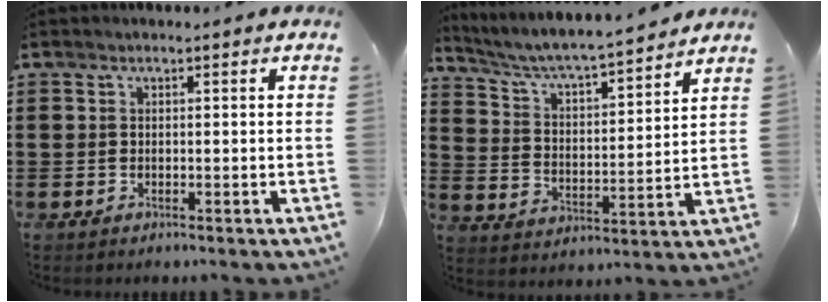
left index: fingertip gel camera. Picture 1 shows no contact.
{"total": 4.9, "force": [4.6, 0.1, 1.8], "torque": [-0.057, -0.036, 0.070]}